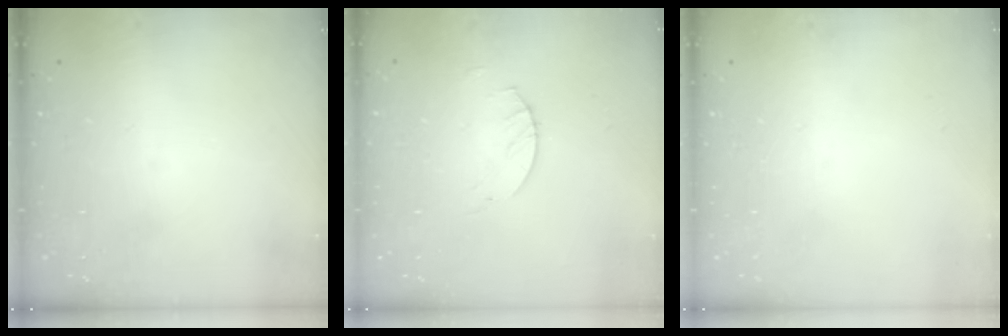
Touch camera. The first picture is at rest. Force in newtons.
{"total": 2.0, "press": 2.0, "slide": 0.2}
{"total": 0.0}